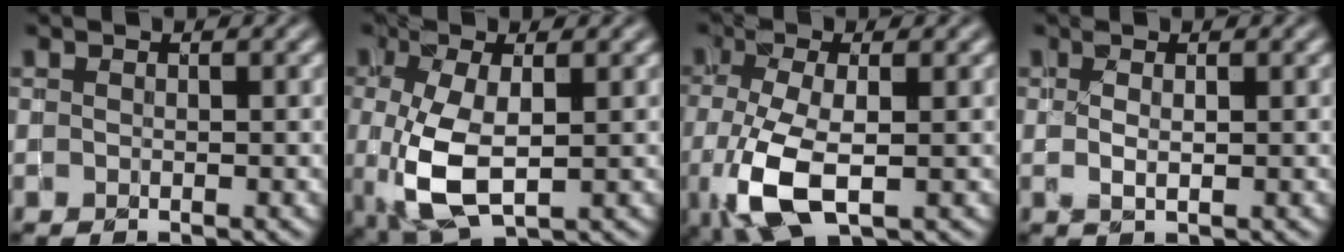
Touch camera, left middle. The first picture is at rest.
{"total": 5.9, "force": [-0.8, 2.7, 5.2], "torque": [-0.123, -0.008, -0.009]}
{"total": 6.1, "force": [-1.9, 2.4, 5.3], "torque": [-0.127, -0.008, -0.034]}
{"total": 0.7, "force": [0.3, 0.2, 0.6], "torque": [-0.010, -0.003, 0.007]}